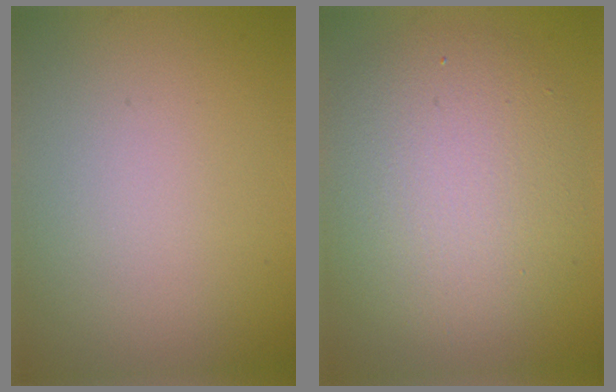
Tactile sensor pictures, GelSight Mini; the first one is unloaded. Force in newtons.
{"total": 7.6, "press": 7.6, "slide": 0.2}